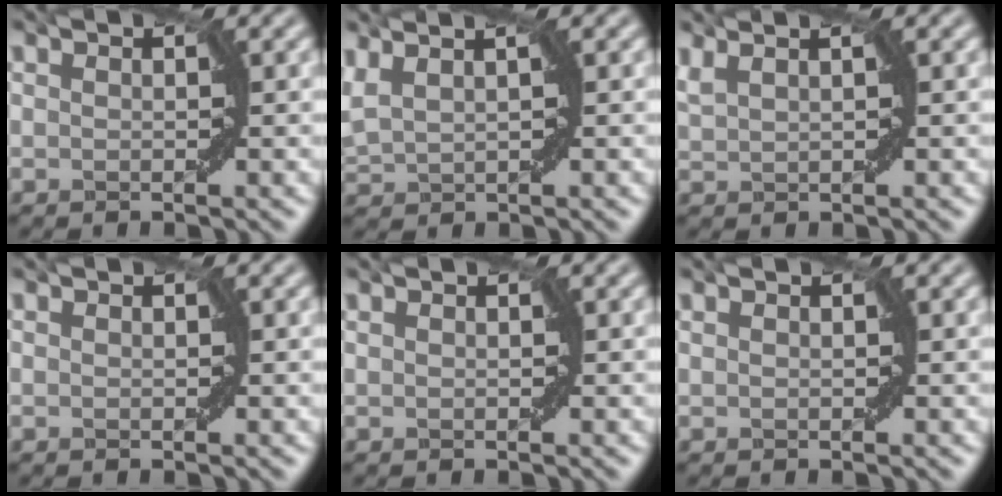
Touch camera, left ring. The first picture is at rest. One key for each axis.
{"total": 3.9, "fx": 2.3, "fy": 1.6, "fz": 2.8, "tx": -0.065, "ty": 0.027, "tz": 0.036}
{"total": 2.4, "fx": 1.7, "fy": 0.7, "fz": 1.4, "tx": -0.026, "ty": 0.008, "tz": 0.025}
{"total": 0.0}
{"total": 0.0}
{"total": 0.0}